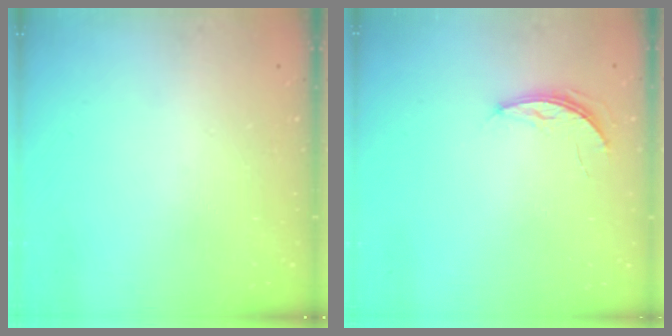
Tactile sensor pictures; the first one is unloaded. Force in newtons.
{"total": 3.9, "press": 3.9, "slide": 0.4}